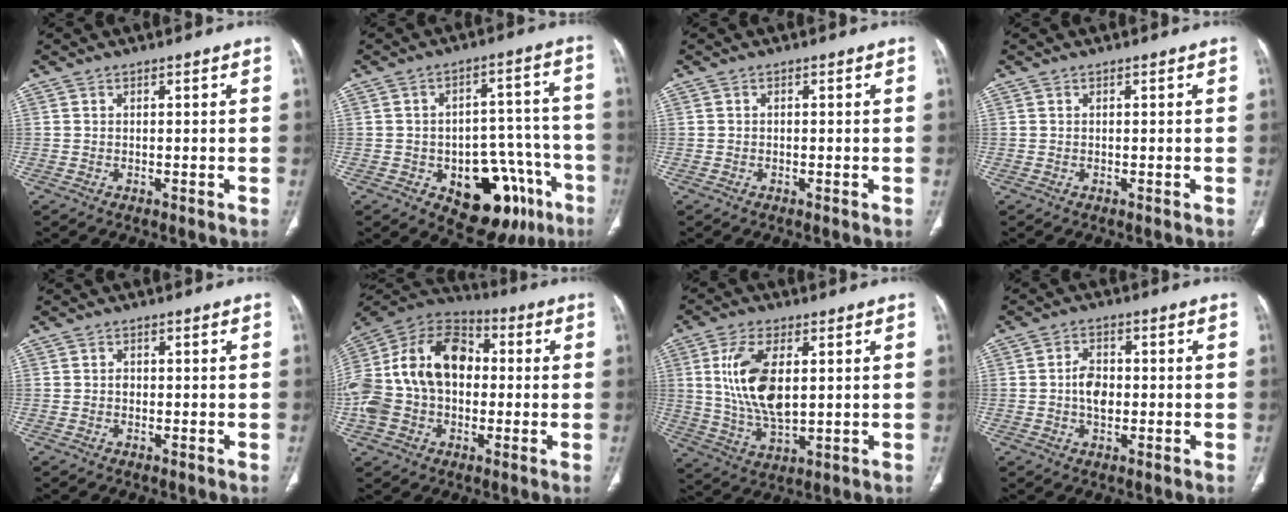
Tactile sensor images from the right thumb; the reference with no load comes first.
{"total": 18.0, "force": [-8.2, 10.2, 12.3], "torque": [-0.106, 0.059, -0.098]}
{"total": 0.0}
{"total": 0.0}
{"total": 1.1, "force": [-0.1, 0.9, 0.6], "torque": [-0.006, 0.004, -0.003]}
{"total": 22.7, "force": [0.3, 15.9, 16.2], "torque": [-0.319, 0.040, 0.004]}
{"total": 13.8, "force": [2.7, 6.8, 11.7], "torque": [-0.232, -0.016, 0.060]}
{"total": 5.1, "force": [-0.3, 3.4, 3.8], "torque": [-0.059, 0.009, -0.009]}